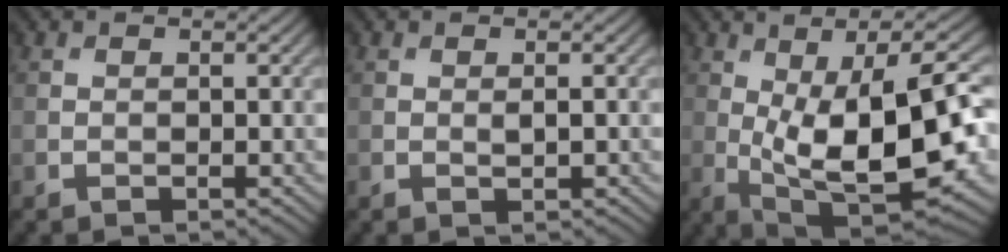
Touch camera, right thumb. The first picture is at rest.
{"total": 0.8, "force": [0.1, 0.2, 0.8], "torque": [-0.016, -0.001, 0.001]}
{"total": 17.5, "force": [-1.0, 6.9, 16.0], "torque": [-0.257, -0.010, 0.001]}